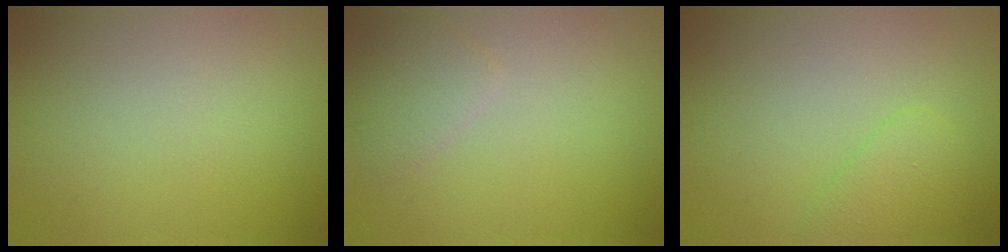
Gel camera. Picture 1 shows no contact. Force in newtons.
{"total": 1.7, "press": 1.7, "slide": 0.2}
{"total": 2.2, "press": 2.1, "slide": 0.2}